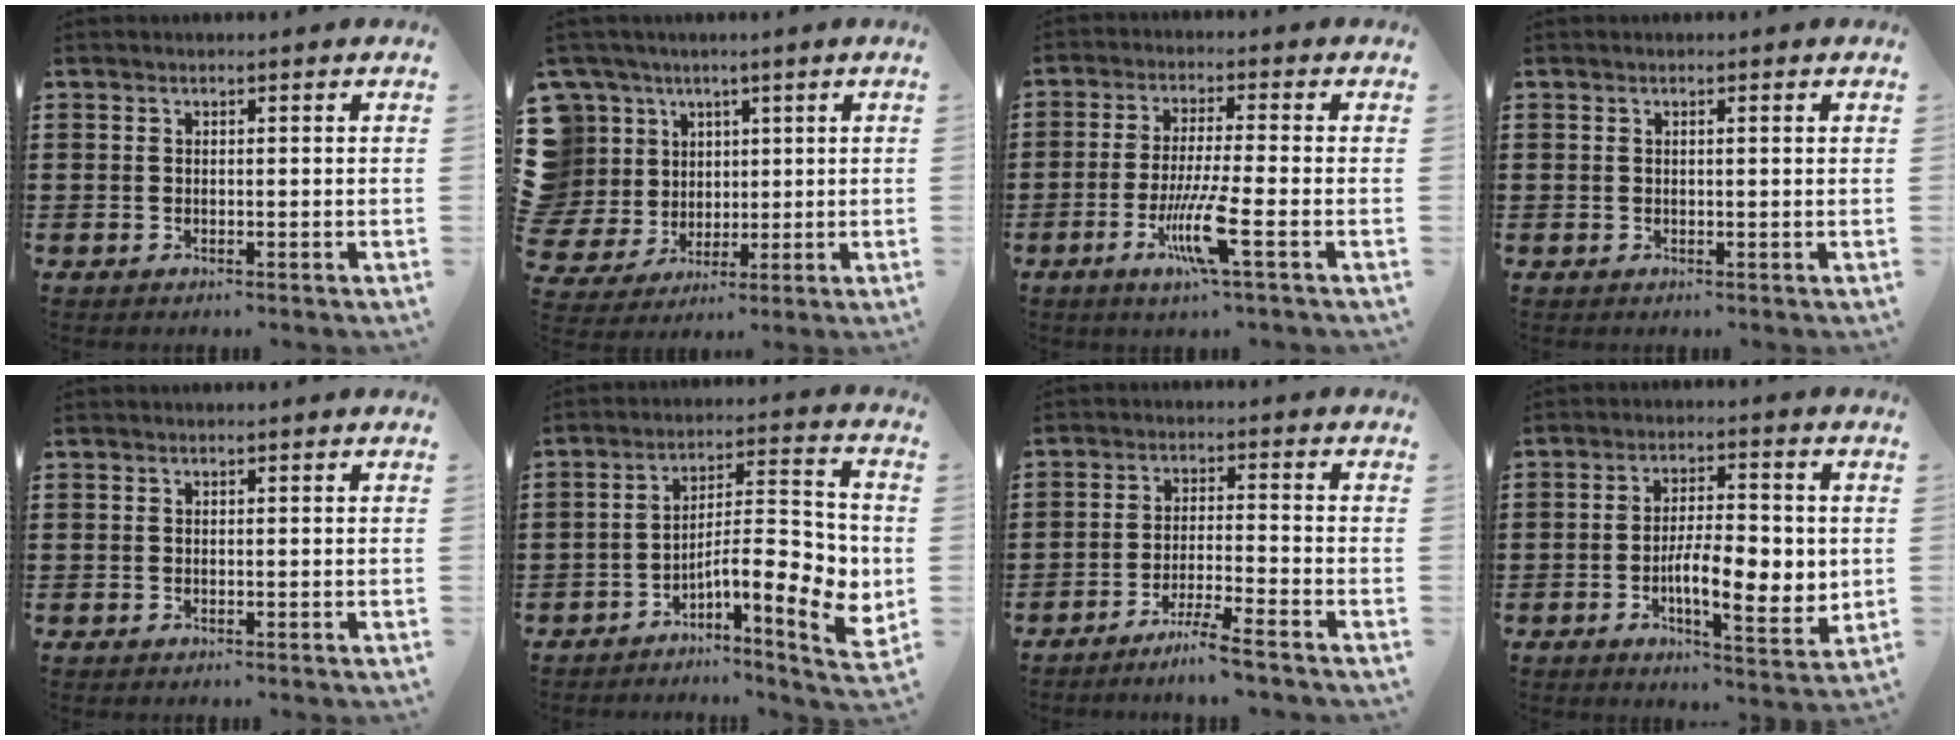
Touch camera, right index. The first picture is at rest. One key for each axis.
{"total": 8.5, "fx": 2.7, "fy": 8.0, "fz": 0.9, "tx": -0.070, "ty": -0.012, "tz": 0.055}
{"total": 8.1, "fx": -3.4, "fy": 0.4, "fz": 7.4, "tx": -0.145, "ty": -0.016, "tz": -0.063}
{"total": 0.5, "fx": 0.1, "fy": 0.0, "fz": 0.5, "tx": -0.009, "ty": -0.001, "tz": 0.002}
{"total": 0.0}
{"total": 10.6, "fx": -3.2, "fy": 3.2, "fz": 9.6, "tx": -0.131, "ty": -0.022, "tz": -0.060}
{"total": 5.2, "fx": -4.5, "fy": -0.8, "fz": 2.4, "tx": -0.054, "ty": -0.017, "tz": -0.090}
{"total": 9.2, "fx": -1.3, "fy": 3.4, "fz": 8.5, "tx": -0.137, "ty": 0.000, "tz": -0.024}